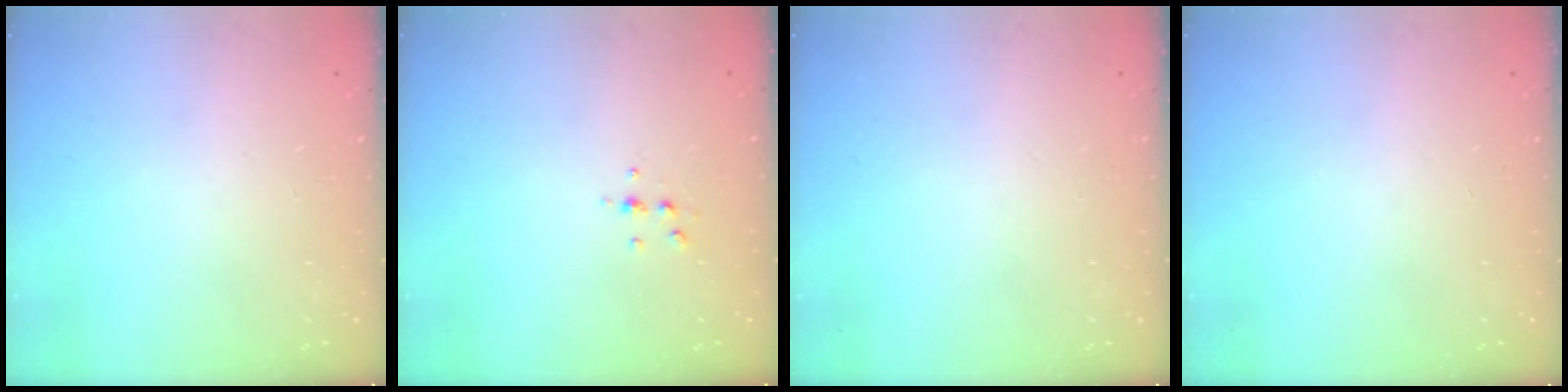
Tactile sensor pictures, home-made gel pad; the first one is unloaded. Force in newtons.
{"total": 4.7, "press": 4.6, "slide": 1.0}
{"total": 0.0}
{"total": 0.0}